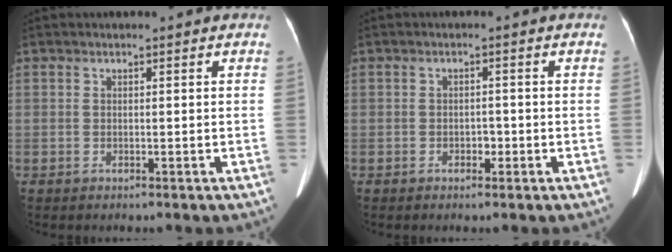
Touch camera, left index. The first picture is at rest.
{"total": 1.6, "force": [-0.9, 0.9, 0.9], "torque": [-0.011, 0.002, -0.013]}